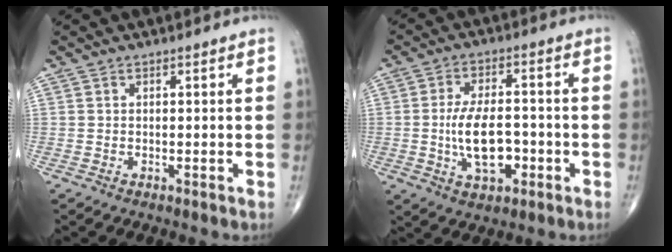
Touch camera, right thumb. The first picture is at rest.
{"total": 10.3, "force": [-2.0, 5.5, 8.5], "torque": [-0.143, 0.013, -0.032]}